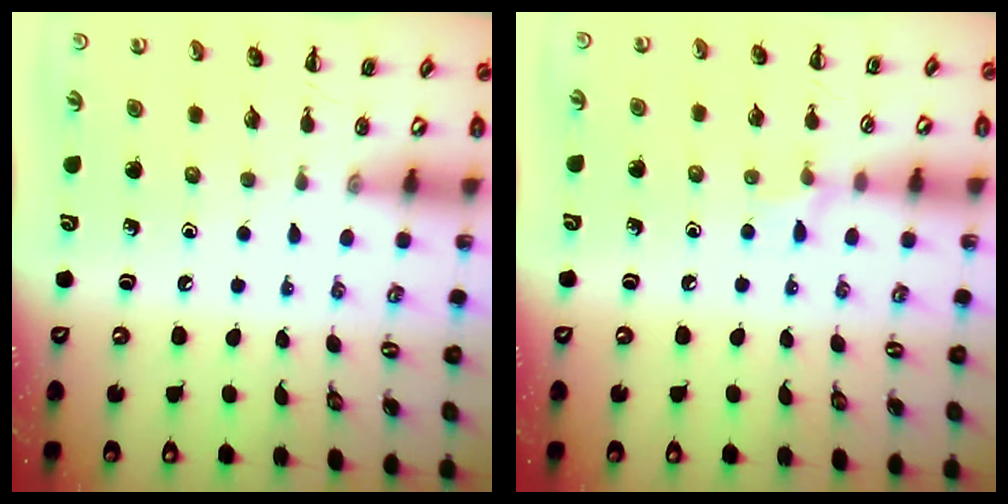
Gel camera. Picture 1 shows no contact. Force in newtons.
{"total": 5.8, "press": 5.5, "slide": 2.0}